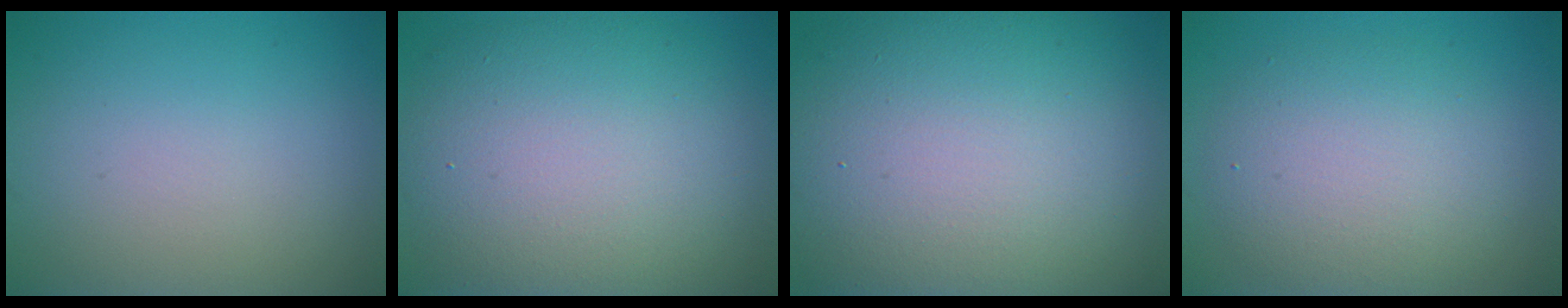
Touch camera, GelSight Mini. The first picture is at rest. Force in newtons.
{"total": 12.1, "press": 12.1, "slide": 0.5}
{"total": 17.2, "press": 17.2, "slide": 1.1}
{"total": 5.6, "press": 5.6, "slide": 0.2}